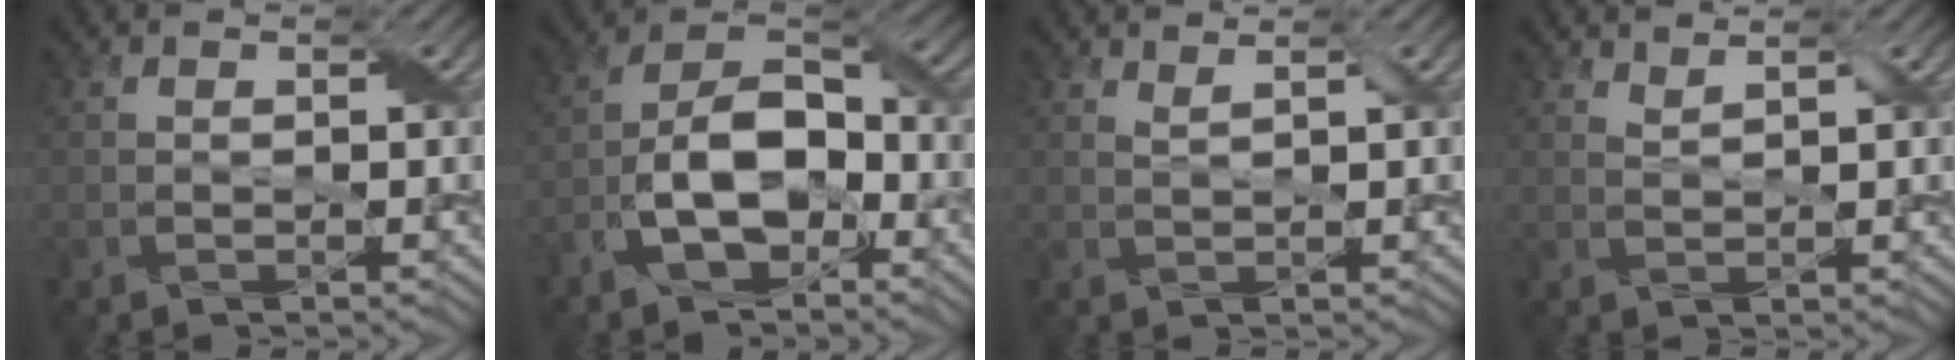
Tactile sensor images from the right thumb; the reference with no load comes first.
{"total": 9.2, "force": [-3.5, 5.0, 6.8], "torque": [-0.127, 0.012, -0.077]}
{"total": 1.4, "force": [1.2, 0.0, 0.8], "torque": [-0.020, 0.002, 0.024]}
{"total": 1.8, "force": [1.5, 0.1, 0.9], "torque": [-0.023, 0.002, 0.034]}